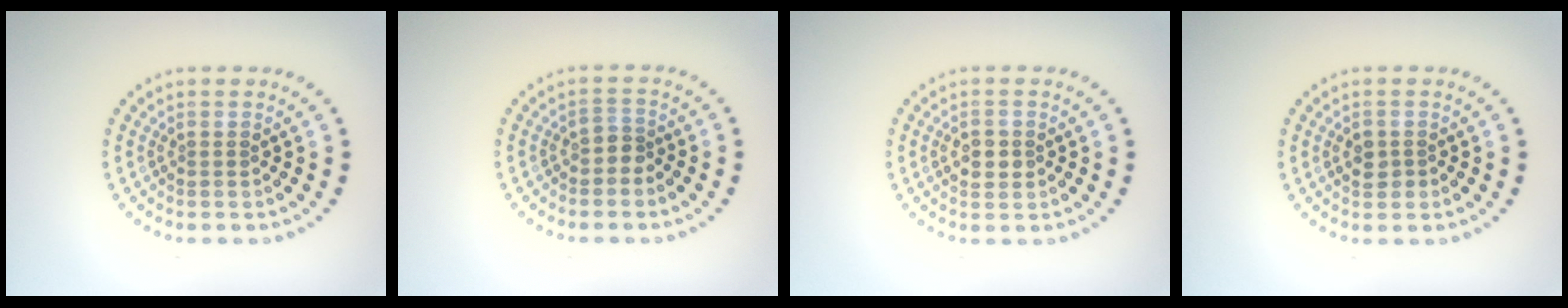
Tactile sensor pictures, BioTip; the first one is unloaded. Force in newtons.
{"total": 1.4, "press": 1.1, "slide": 0.8}
{"total": 2.4, "press": 2.4, "slide": 0.0}
{"total": 1.7, "press": 1.6, "slide": 0.3}